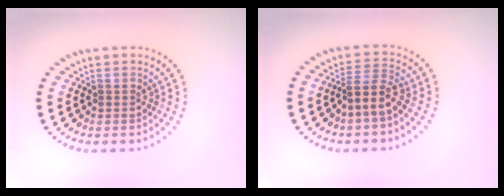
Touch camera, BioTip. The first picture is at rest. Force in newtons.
{"total": 2.8, "press": 2.3, "slide": 1.6}